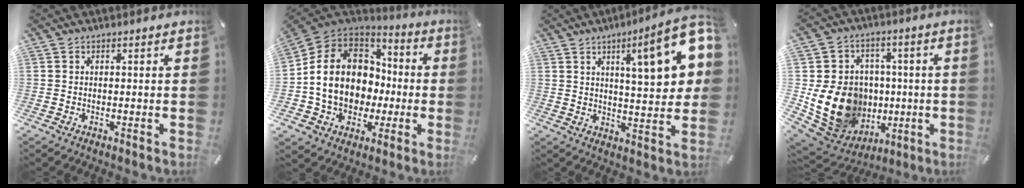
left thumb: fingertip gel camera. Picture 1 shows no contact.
{"total": 15.2, "force": [-0.8, 12.9, 8.0], "torque": [-0.170, 0.008, -0.005]}
{"total": 18.5, "force": [7.8, 4.9, 16.1], "torque": [-0.228, -0.038, 0.111]}
{"total": 19.1, "force": [-1.5, 16.2, 10.0], "torque": [-0.188, -0.001, 0.004]}